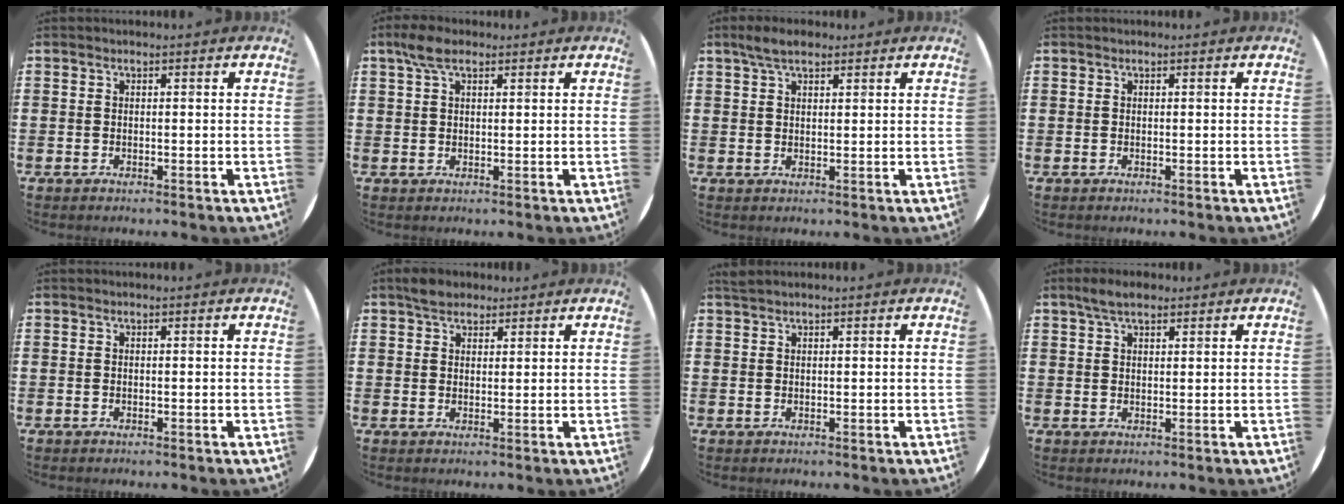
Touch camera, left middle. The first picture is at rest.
{"total": 3.6, "force": [2.3, 1.6, 2.2], "torque": [-0.041, 0.005, 0.039]}
{"total": 3.5, "force": [2.6, 1.3, 1.9], "torque": [-0.033, 0.005, 0.046]}
{"total": 0.0}
{"total": 0.0}
{"total": 2.8, "force": [2.4, 1.4, 0.5], "torque": [-0.007, 0.004, 0.045]}
{"total": 0.7, "force": [0.6, -0.1, 0.1], "torque": [-0.004, -0.001, 0.013]}
{"total": 3.3, "force": [2.5, 1.2, 1.7], "torque": [-0.031, 0.004, 0.045]}